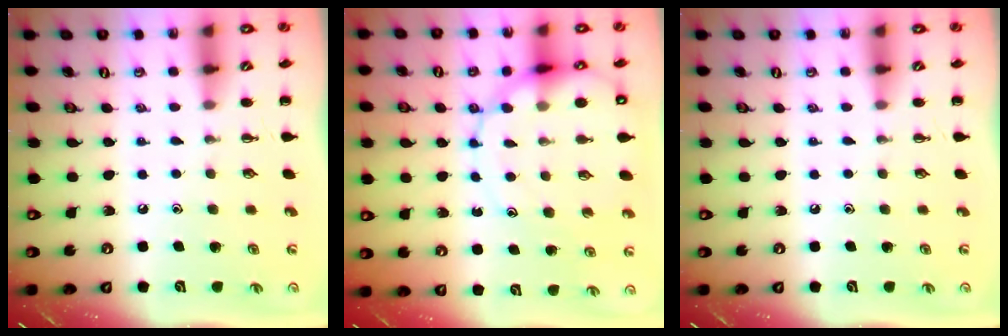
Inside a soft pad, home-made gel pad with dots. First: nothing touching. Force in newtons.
{"total": 13.6, "press": 13.1, "slide": 3.4}
{"total": 0.0}